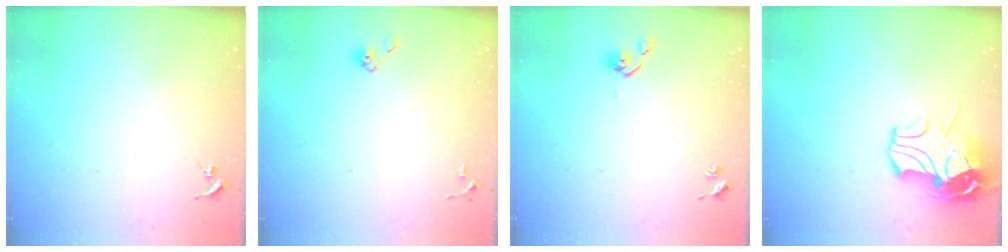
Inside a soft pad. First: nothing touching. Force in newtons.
{"total": 5.3, "press": 5.3, "slide": 0.6}
{"total": 4.6, "press": 4.5, "slide": 0.9}
{"total": 12.8, "press": 12.7, "slide": 1.7}